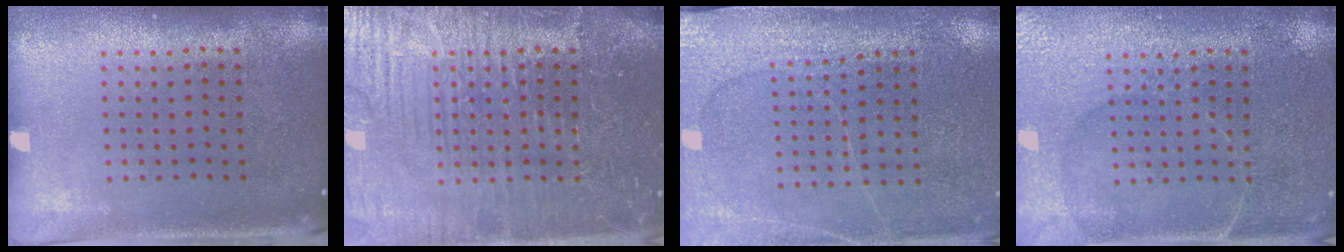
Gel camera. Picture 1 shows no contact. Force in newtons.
{"total": 4.7, "press": 4.7, "slide": 0.6}
{"total": 2.9, "press": 2.9, "slide": 0.2}
{"total": 4.3, "press": 4.3, "slide": 0.6}